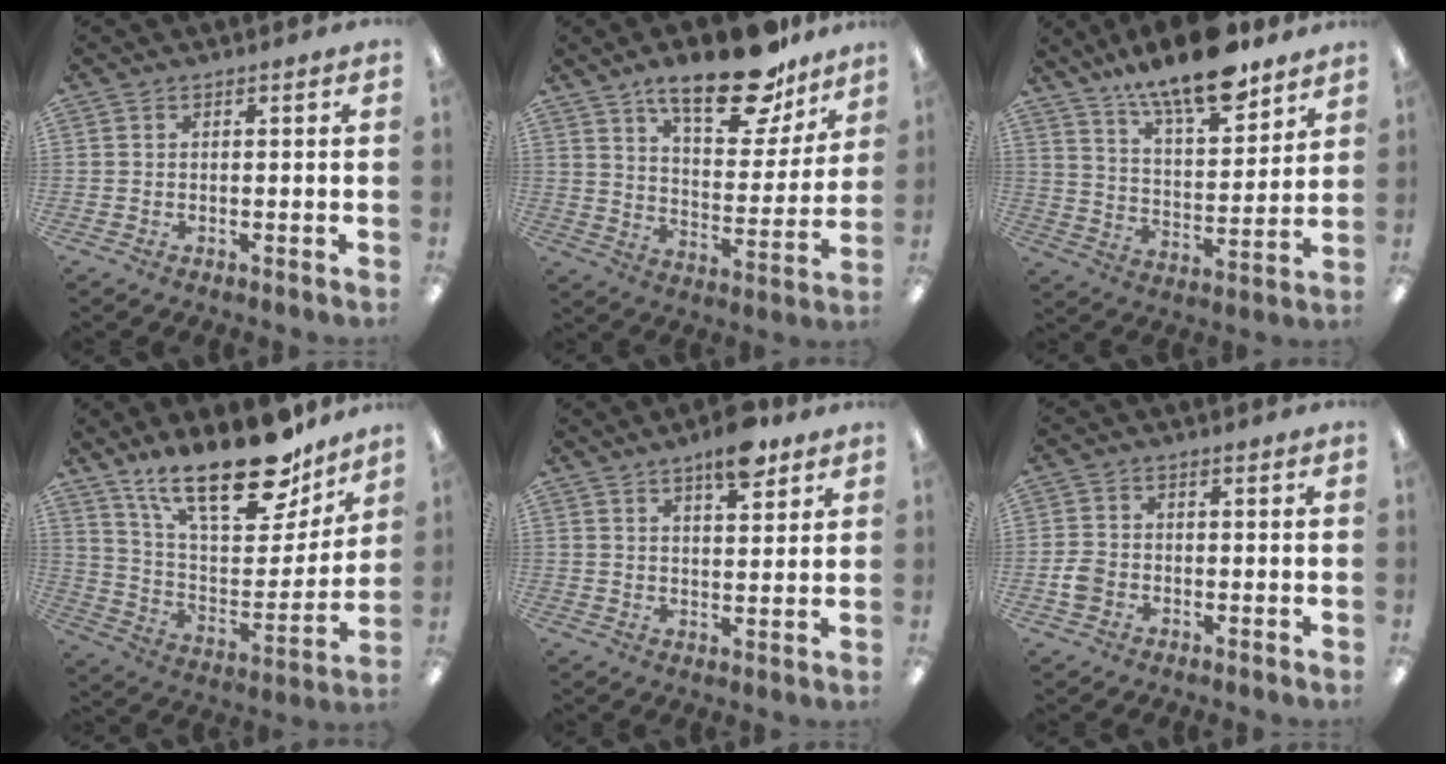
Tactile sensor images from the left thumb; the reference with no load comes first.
{"total": 19.9, "force": [13.9, 8.0, 11.7], "torque": [-0.174, -0.077, 0.231]}
{"total": 16.2, "force": [13.0, 4.7, 8.5], "torque": [-0.144, -0.083, 0.222]}
{"total": 24.3, "force": [17.4, 9.5, 14.1], "torque": [-0.214, -0.112, 0.301]}
{"total": 8.4, "force": [6.0, 2.9, 5.2], "torque": [-0.066, -0.033, 0.098]}
{"total": 3.5, "force": [-1.2, 2.8, 1.8], "torque": [-0.036, 0.005, -0.023]}